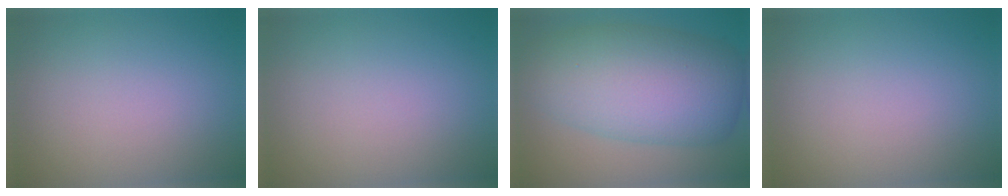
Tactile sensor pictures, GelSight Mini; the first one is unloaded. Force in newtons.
{"total": 0.0}
{"total": 11.0, "press": 11.0, "slide": 0.1}
{"total": 0.0}